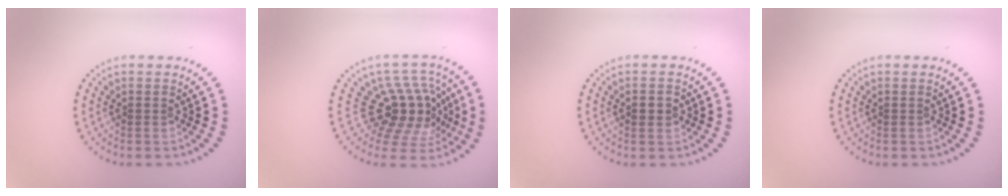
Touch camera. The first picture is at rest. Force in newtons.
{"total": 5.1, "press": 4.1, "slide": 3.0}
{"total": 1.9, "press": 1.9, "slide": 0.2}
{"total": 0.0}